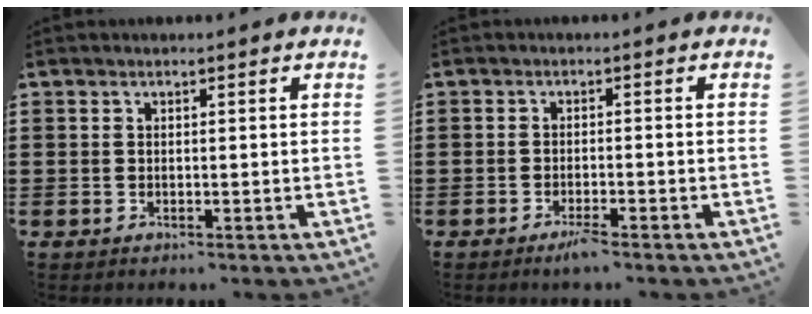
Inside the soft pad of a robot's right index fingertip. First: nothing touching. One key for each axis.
{"total": 1.9, "fx": -1.4, "fy": 0.1, "fz": 1.3, "tx": -0.022, "ty": -0.003, "tz": -0.025}